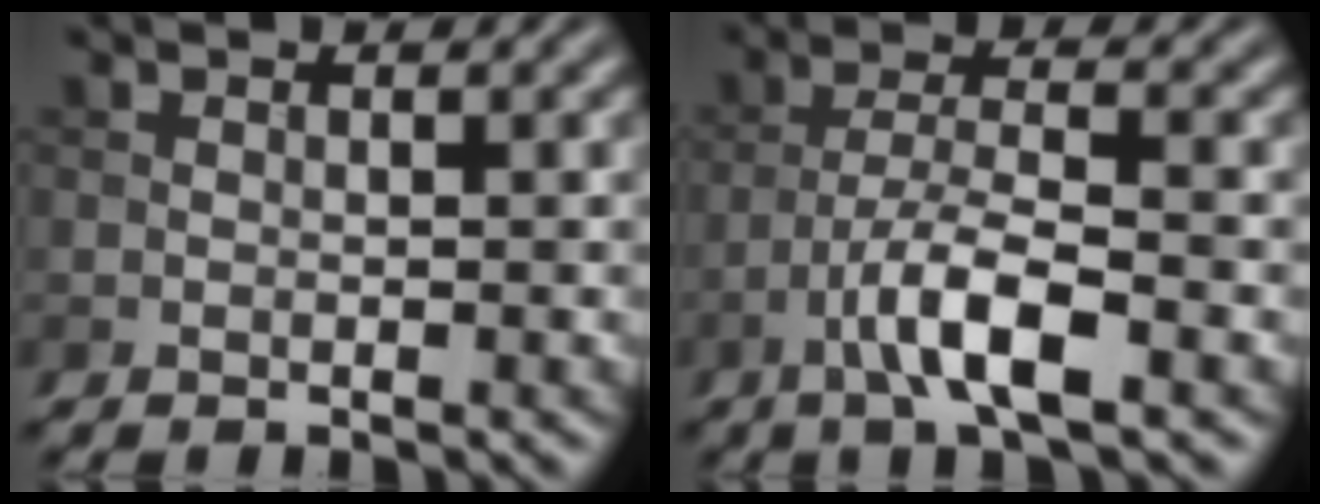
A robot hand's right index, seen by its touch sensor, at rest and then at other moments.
{"total": 5.7, "force": [-2.8, 1.2, 4.8], "torque": [-0.089, 0.007, -0.055]}